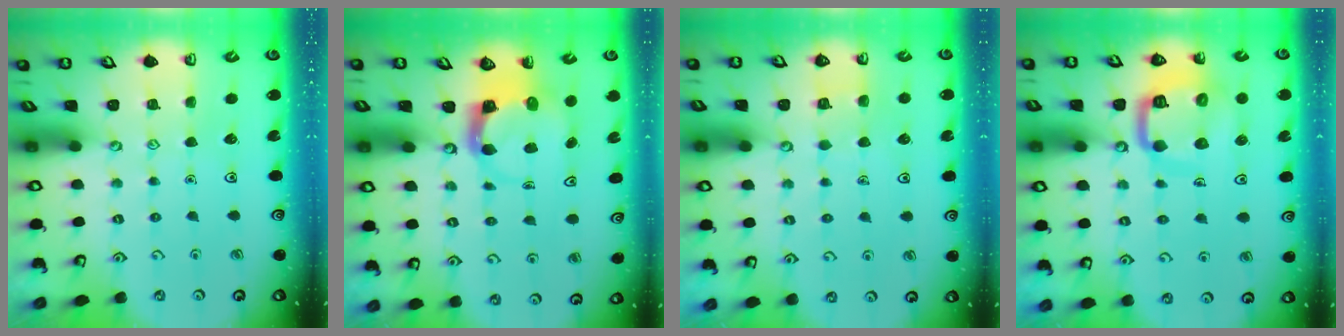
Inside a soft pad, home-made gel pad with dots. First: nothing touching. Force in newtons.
{"total": 3.6, "press": 3.6, "slide": 0.5}
{"total": 4.3, "press": 4.3, "slide": 0.4}
{"total": 11.8, "press": 11.7, "slide": 1.4}